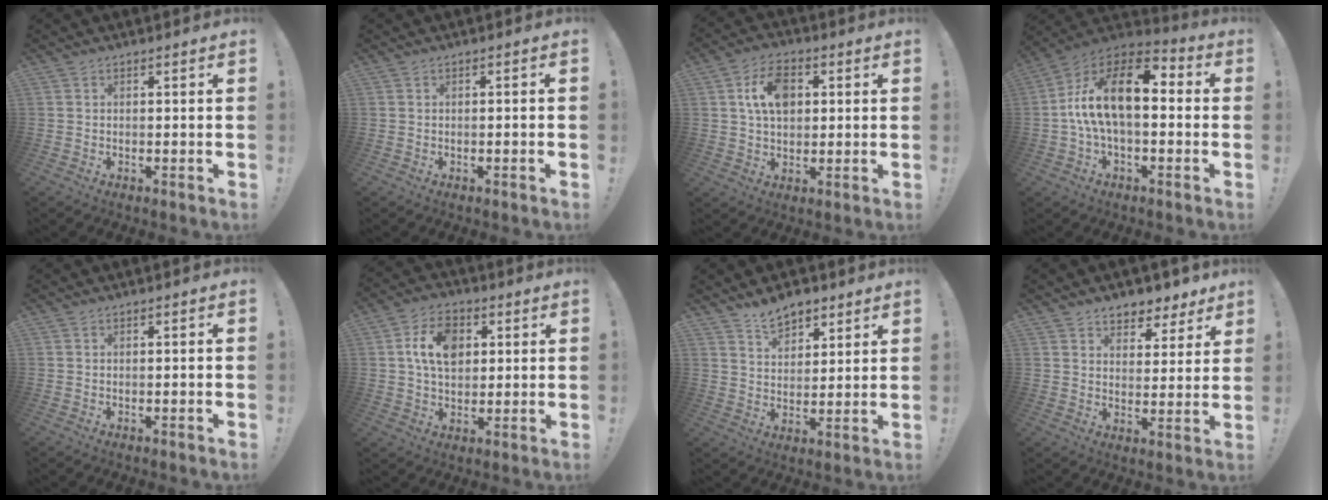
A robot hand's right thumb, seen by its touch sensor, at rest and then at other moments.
{"total": 0.8, "force": [-0.5, -0.2, 0.5], "torque": [-0.008, 0.000, -0.009]}
{"total": 10.5, "force": [2.6, 7.0, 7.4], "torque": [-0.116, 0.010, 0.049]}
{"total": 17.8, "force": [2.1, 8.5, 15.6], "torque": [-0.281, -0.003, 0.034]}
{"total": 0.5, "force": [-0.4, -0.2, 0.3], "torque": [-0.005, -0.001, -0.007]}
{"total": 11.7, "force": [2.9, 8.2, 7.8], "torque": [-0.126, 0.006, 0.052]}
{"total": 7.6, "force": [6.0, 4.0, 2.5], "torque": [-0.037, -0.034, 0.112]}
{"total": 6.8, "force": [5.5, 3.6, 1.6], "torque": [-0.016, -0.046, 0.101]}